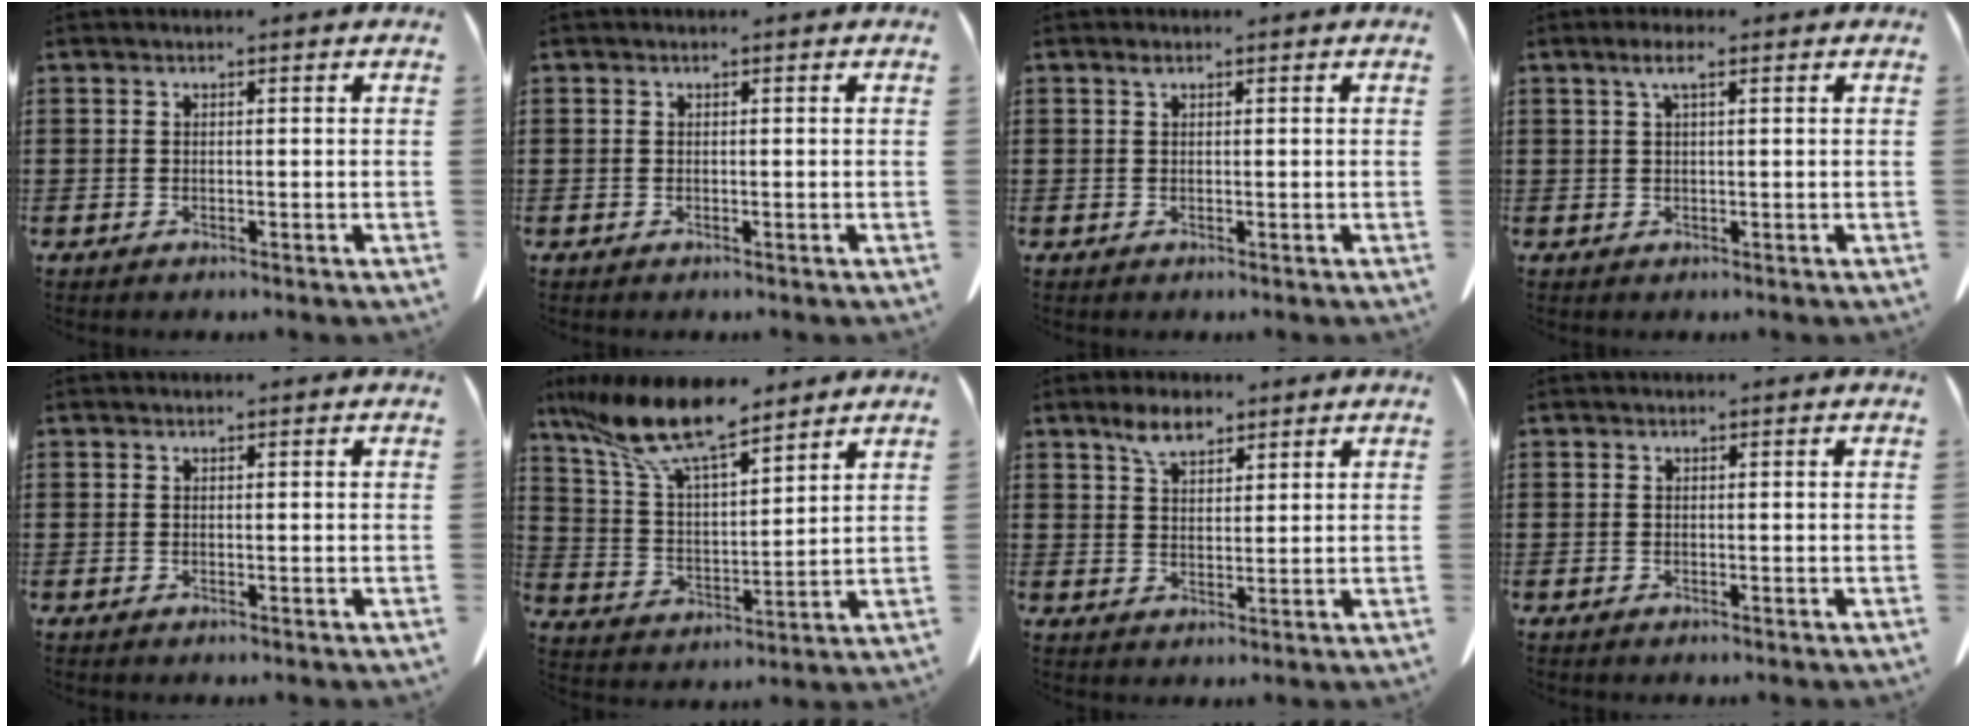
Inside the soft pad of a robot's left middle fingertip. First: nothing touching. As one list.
[{"total": 0.0}, {"total": 0.7, "force": [0.4, 0.3, 0.5], "torque": [-0.012, 0.000, 0.008]}, {"total": 2.8, "force": [1.3, 0.6, 2.4], "torque": [-0.050, 0.005, 0.021]}, {"total": 0.0}, {"total": 12.6, "force": [9.7, 2.3, 7.7], "torque": [-0.192, -0.048, 0.168]}, {"total": 4.5, "force": [3.2, 2.0, 2.6], "torque": [-0.059, 0.007, 0.058]}, {"total": 0.0}]